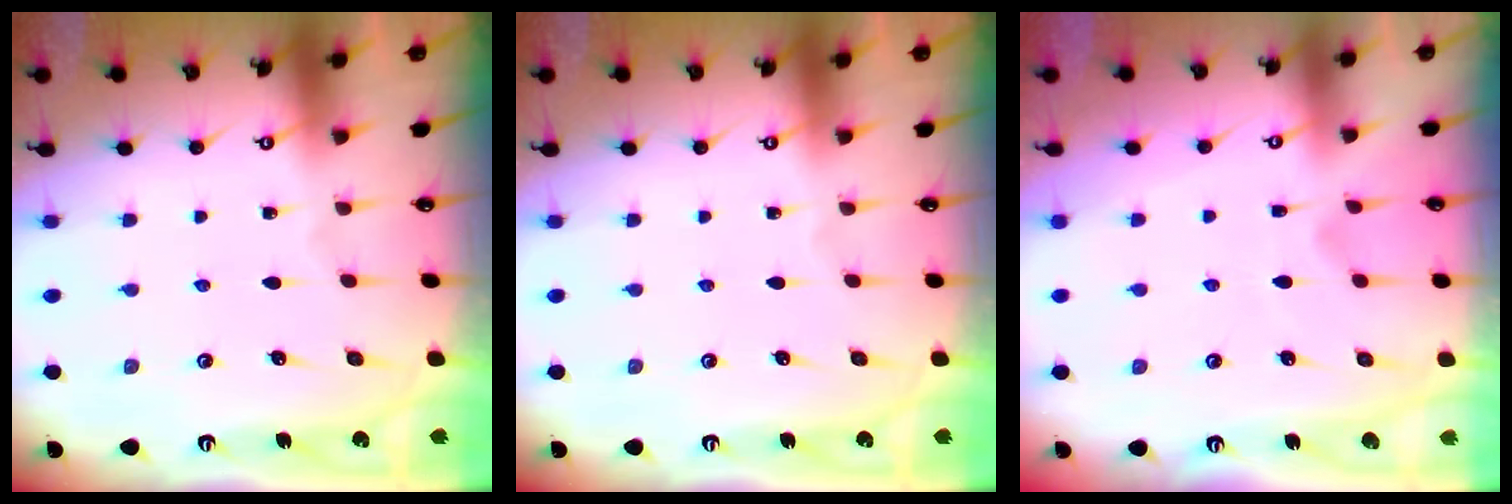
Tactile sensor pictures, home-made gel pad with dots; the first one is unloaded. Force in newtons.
{"total": 0.0}
{"total": 3.1, "press": 2.8, "slide": 1.2}